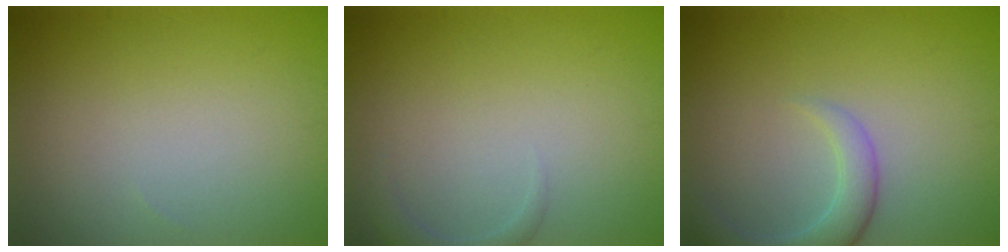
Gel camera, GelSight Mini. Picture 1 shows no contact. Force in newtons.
{"total": 1.5, "press": 1.5, "slide": 0.2}
{"total": 3.4, "press": 3.4, "slide": 0.4}